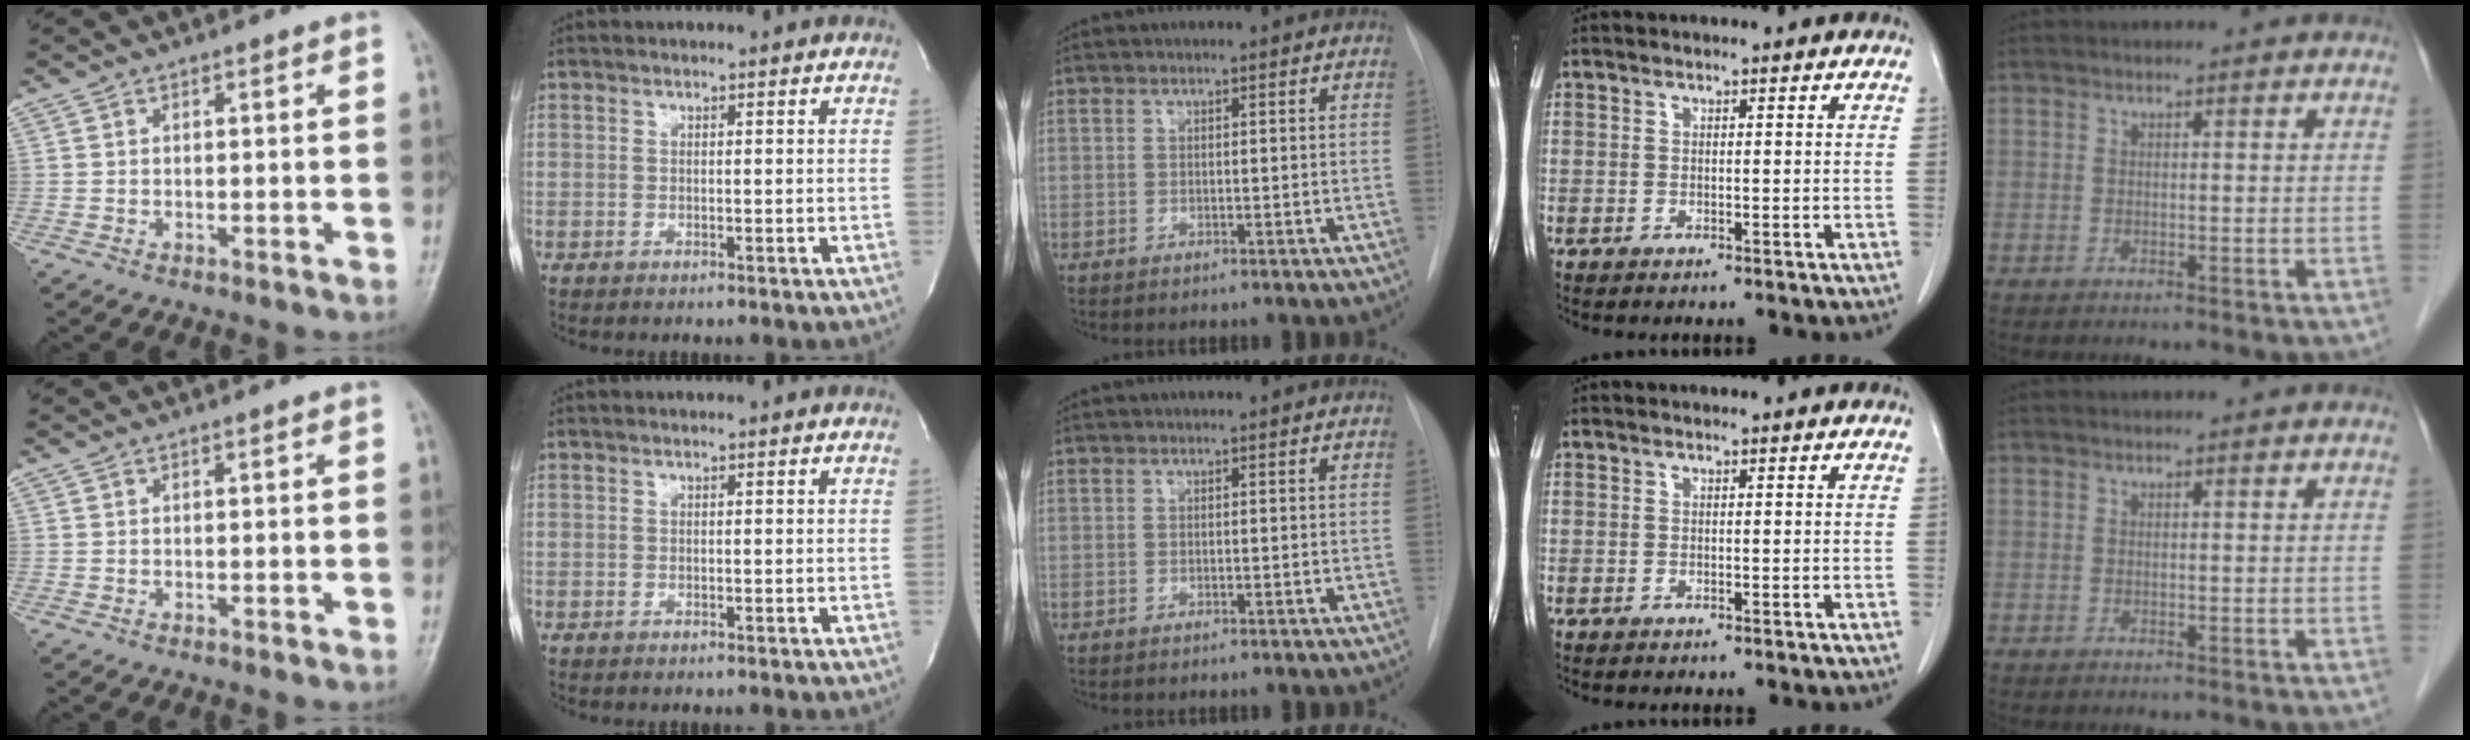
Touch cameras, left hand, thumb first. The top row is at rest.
{}